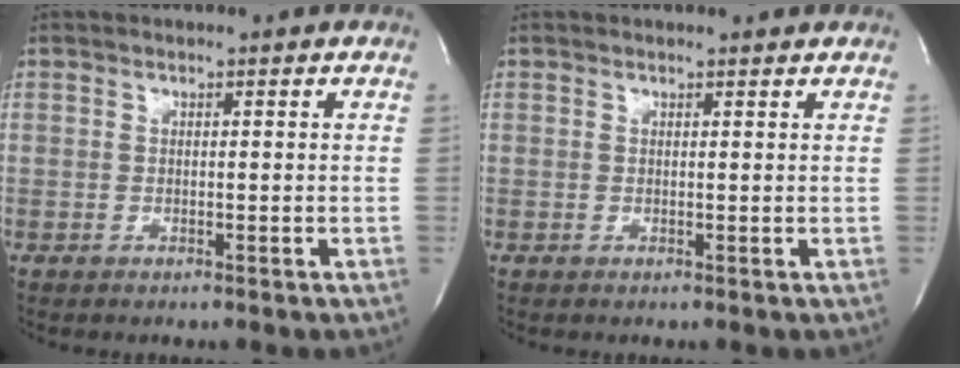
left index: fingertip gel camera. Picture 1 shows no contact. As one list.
[{"total": 1.3, "force": [1.3, 0.1, 0.1], "torque": [-0.011, -0.003, 0.013]}]